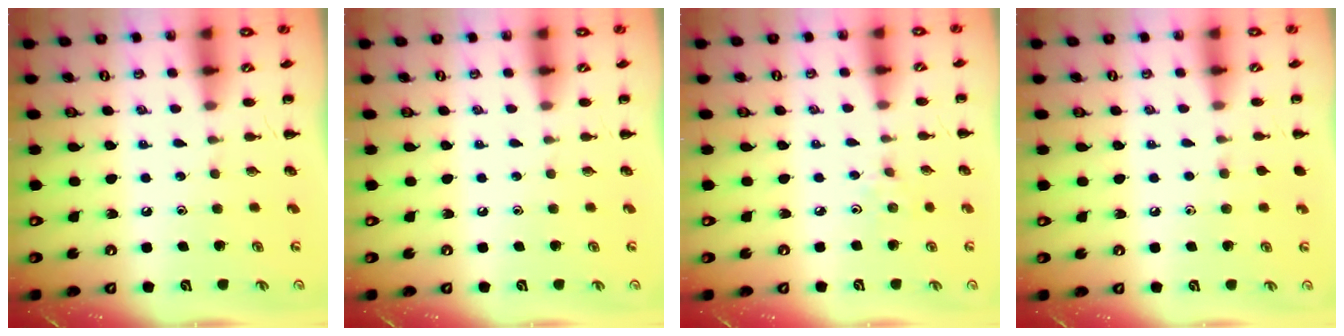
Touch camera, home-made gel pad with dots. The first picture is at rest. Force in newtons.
{"total": 0.0}
{"total": 2.5, "press": 2.3, "slide": 0.9}
{"total": 3.9, "press": 3.7, "slide": 1.4}